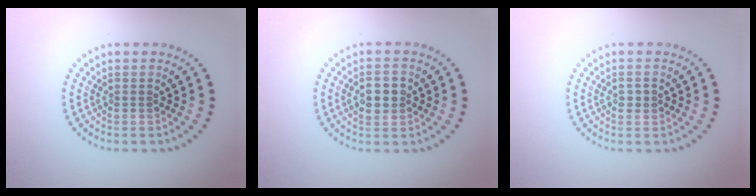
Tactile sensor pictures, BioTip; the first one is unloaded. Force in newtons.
{"total": 2.9, "press": 2.9, "slide": 0.1}
{"total": 1.0, "press": 1.0, "slide": 0.2}